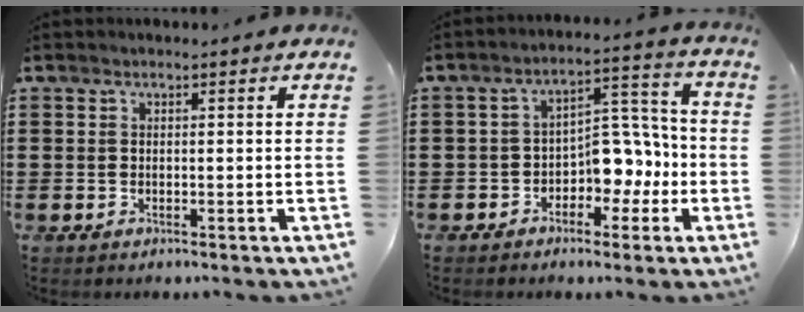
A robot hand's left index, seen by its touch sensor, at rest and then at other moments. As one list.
[{"total": 6.7, "force": [-2.3, 4.8, 4.1], "torque": [-0.063, 0.004, -0.047]}]